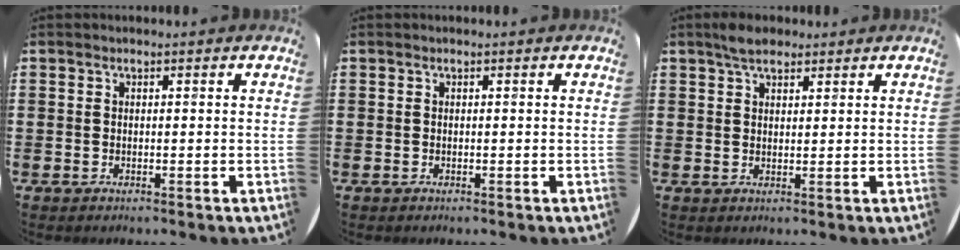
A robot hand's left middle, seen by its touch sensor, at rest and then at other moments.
{"total": 0.0}
{"total": 2.9, "force": [2.5, 1.0, 1.0], "torque": [-0.015, 0.004, 0.045]}